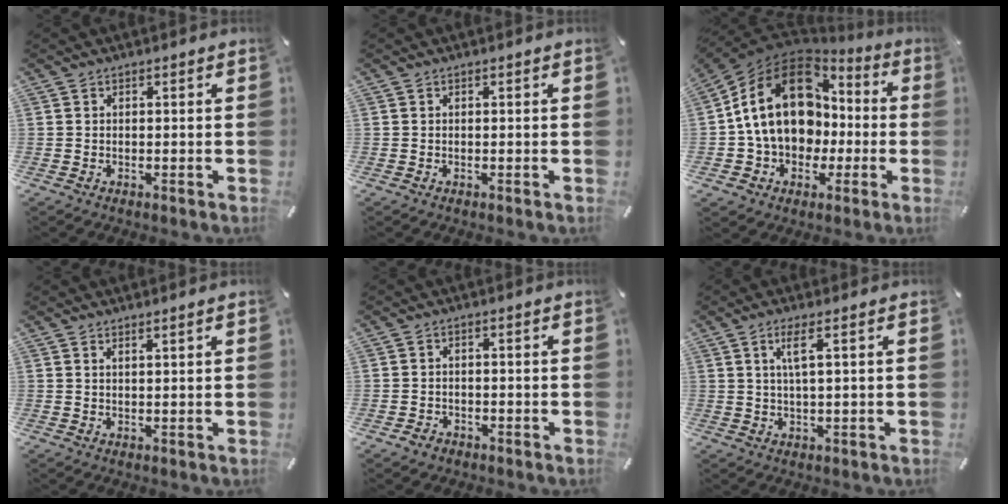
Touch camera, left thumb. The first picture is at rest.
{"total": 0.0}
{"total": 20.0, "force": [1.1, 15.8, 12.2], "torque": [-0.255, 0.013, 0.023]}
{"total": 1.3, "force": [1.1, -0.2, 0.6], "torque": [-0.011, -0.004, 0.021]}
{"total": 1.7, "force": [-1.0, 1.3, 0.4], "torque": [-0.009, 0.005, -0.024]}
{"total": 4.7, "force": [1.7, 0.6, 4.3], "torque": [-0.088, 0.000, 0.026]}